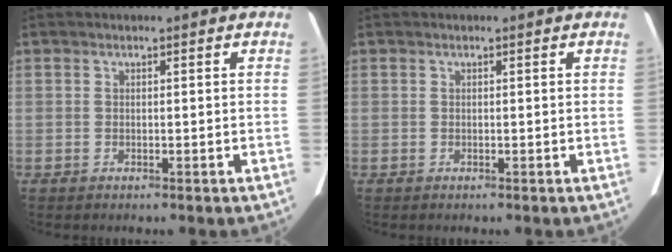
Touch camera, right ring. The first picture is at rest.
{"total": 0.0}